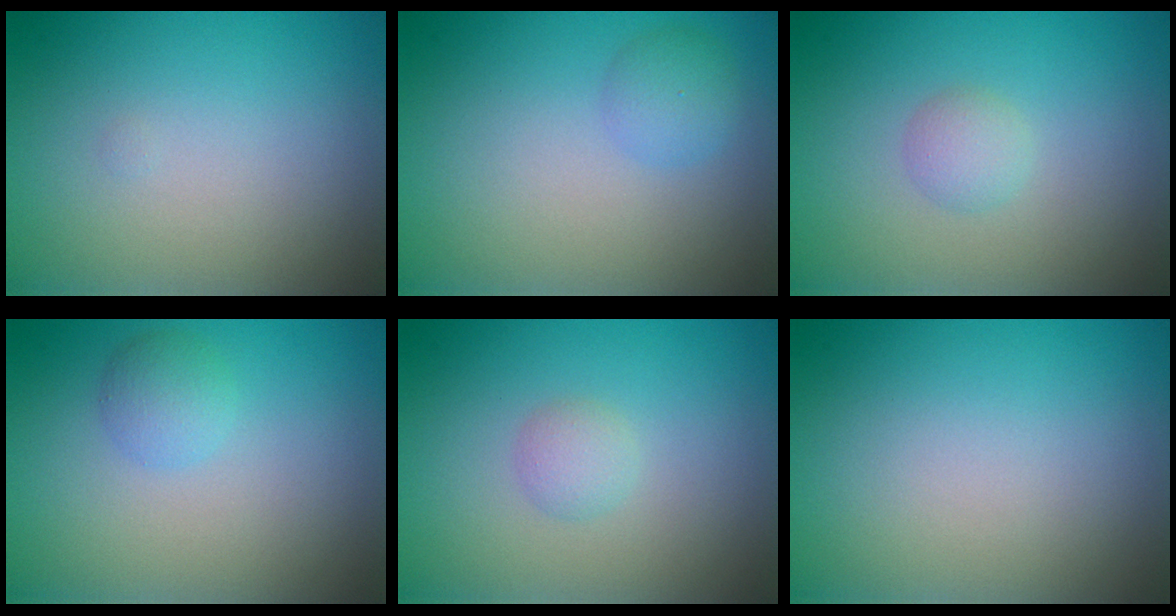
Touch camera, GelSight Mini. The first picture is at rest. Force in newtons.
{"total": 1.8, "press": 1.8, "slide": 0.0}
{"total": 1.4, "press": 1.4, "slide": 0.1}
{"total": 1.7, "press": 1.7, "slide": 0.1}
{"total": 1.3, "press": 1.3, "slide": 0.1}
{"total": 0.0}